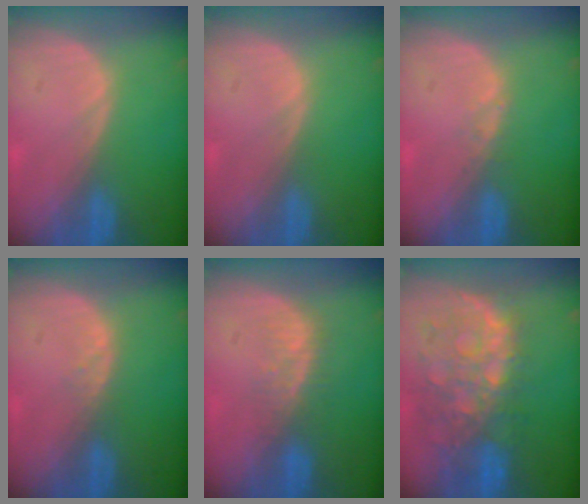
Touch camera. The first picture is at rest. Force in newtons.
{"total": 0.0}
{"total": 0.8, "press": 0.7, "slide": 0.1}
{"total": 1.0, "press": 1.0, "slide": 0.2}
{"total": 4.1, "press": 3.7, "slide": 1.8}
{"total": 11.2, "press": 9.8, "slide": 5.5}